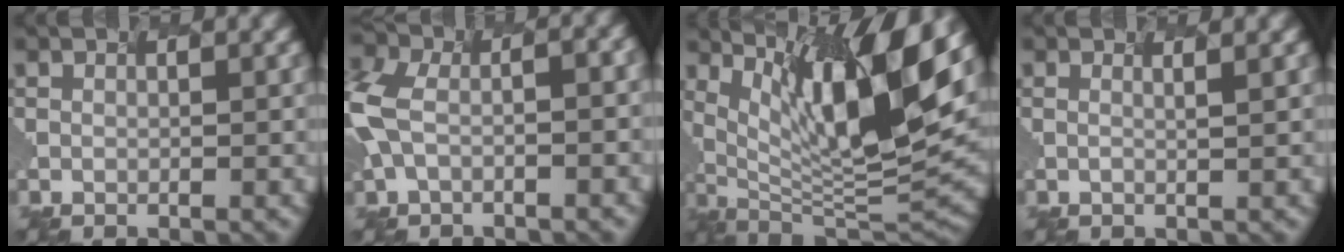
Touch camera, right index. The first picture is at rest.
{"total": 8.0, "force": [-1.9, 4.4, 6.5], "torque": [-0.163, 0.005, -0.017]}
{"total": 12.1, "force": [5.3, 2.9, 10.5], "torque": [-0.190, 0.000, 0.113]}
{"total": 1.3, "force": [0.4, 0.4, 1.1], "torque": [-0.009, 0.009, -0.010]}